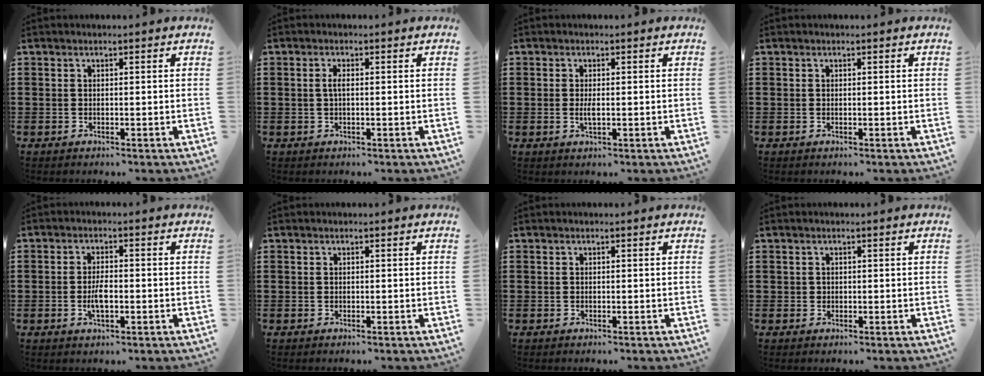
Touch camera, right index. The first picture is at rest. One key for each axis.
{"total": 1.6, "fx": -0.1, "fy": 0.5, "fz": 1.5, "tx": -0.034, "ty": -0.001, "tz": -0.005}
{"total": 1.8, "fx": -0.1, "fy": 0.4, "fz": 1.8, "tx": -0.041, "ty": -0.006, "tz": -0.004}
{"total": 0.0}
{"total": 3.6, "fx": -0.9, "fy": 1.1, "fz": 3.3, "tx": -0.067, "ty": -0.004, "tz": -0.017}
{"total": 0.0}
{"total": 0.0}
{"total": 0.5, "fx": 0.2, "fy": 0.5, "fz": 0.1, "tx": -0.003, "ty": 0.002, "tz": 0.004}